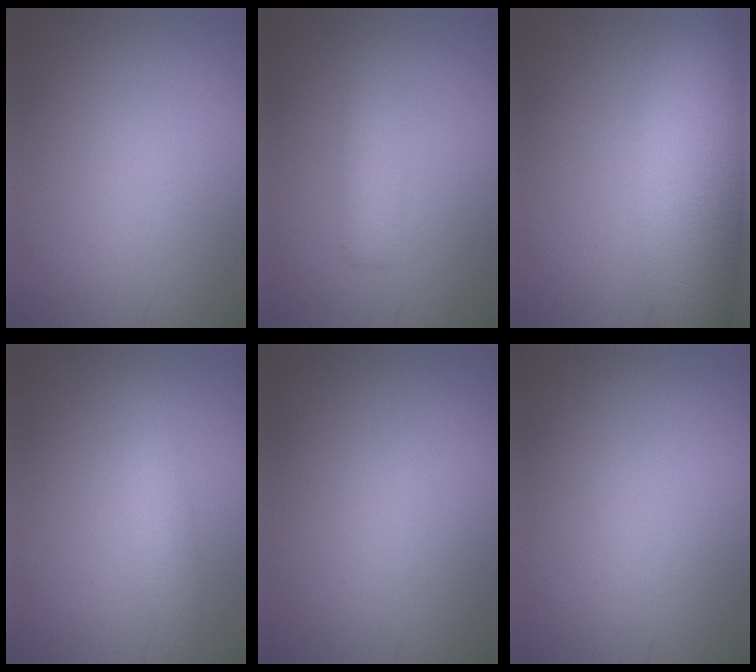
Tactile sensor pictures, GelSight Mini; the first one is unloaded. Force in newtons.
{"total": 2.1, "press": 2.1, "slide": 0.1}
{"total": 10.8, "press": 10.7, "slide": 0.5}
{"total": 2.8, "press": 2.8, "slide": 0.1}
{"total": 0.0}
{"total": 0.0}